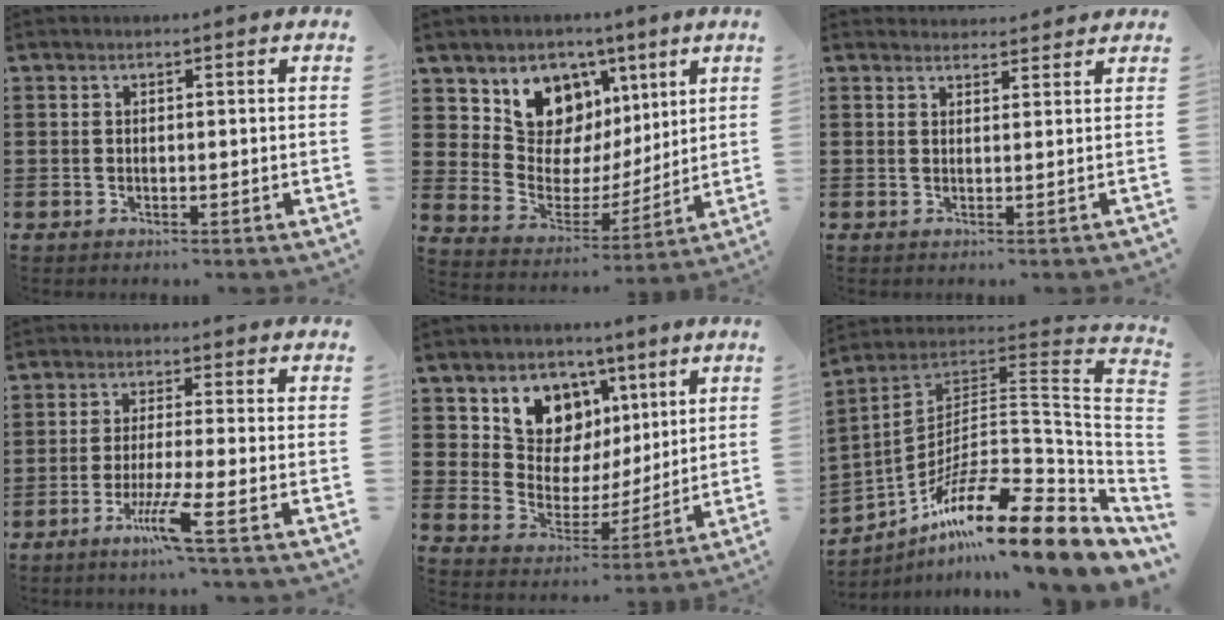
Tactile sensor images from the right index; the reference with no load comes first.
{"total": 9.2, "force": [5.8, 6.8, 2.2], "torque": [-0.084, -0.046, 0.110]}
{"total": 1.5, "force": [1.5, 0.0, -0.4], "torque": [0.003, 0.002, 0.030]}
{"total": 6.4, "force": [-3.4, -0.2, 5.4], "torque": [-0.107, -0.015, -0.063]}
{"total": 8.4, "force": [5.0, 6.4, 2.0], "torque": [-0.074, -0.032, 0.093]}
{"total": 18.0, "force": [-11.6, 3.4, 13.4], "torque": [-0.228, 0.018, -0.208]}